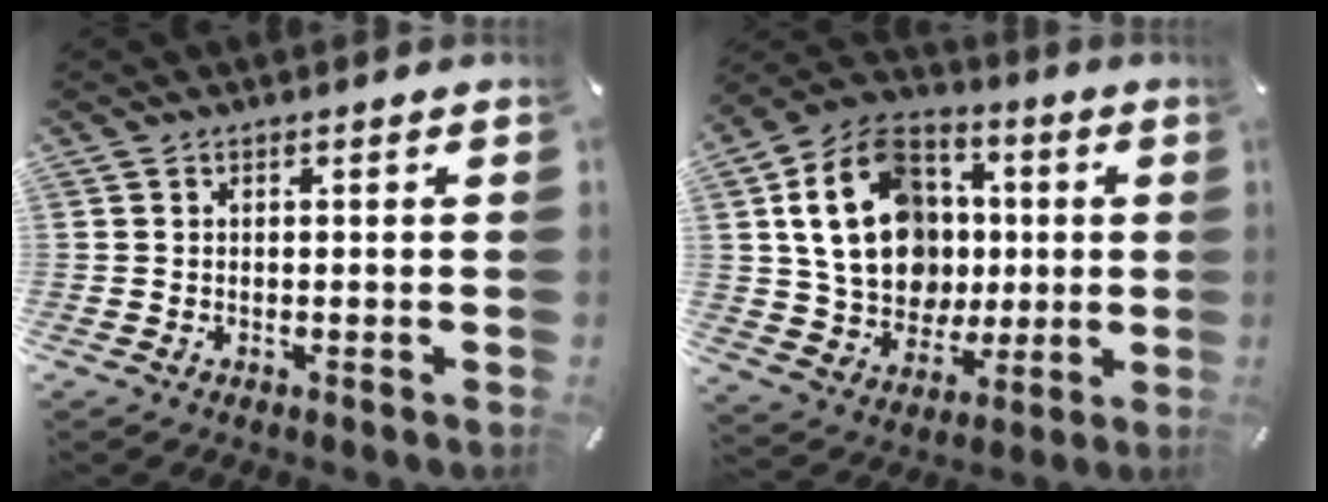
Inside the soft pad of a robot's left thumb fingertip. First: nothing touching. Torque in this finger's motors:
{"motor_torque": [0.95, 2.03, 0.80, -0.01, 0.63]}